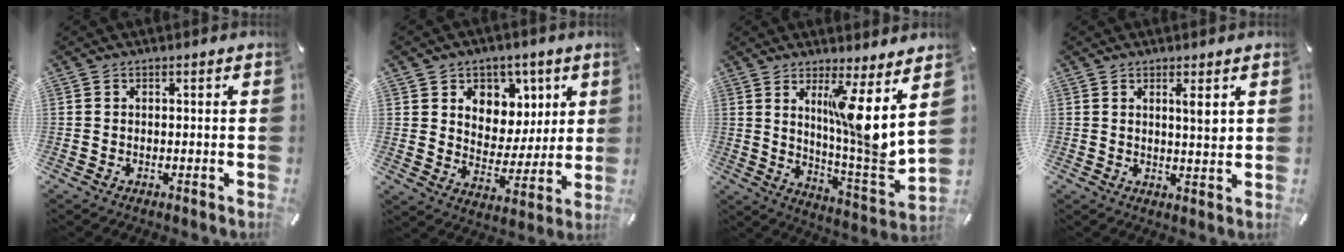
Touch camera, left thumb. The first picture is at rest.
{"total": 9.3, "force": [3.4, 8.5, 1.7], "torque": [-0.016, -0.034, 0.065]}
{"total": 13.0, "force": [5.8, 0.5, 11.7], "torque": [-0.171, -0.063, 0.086]}
{"total": 3.9, "force": [1.8, 0.4, 3.5], "torque": [-0.056, -0.009, 0.025]}